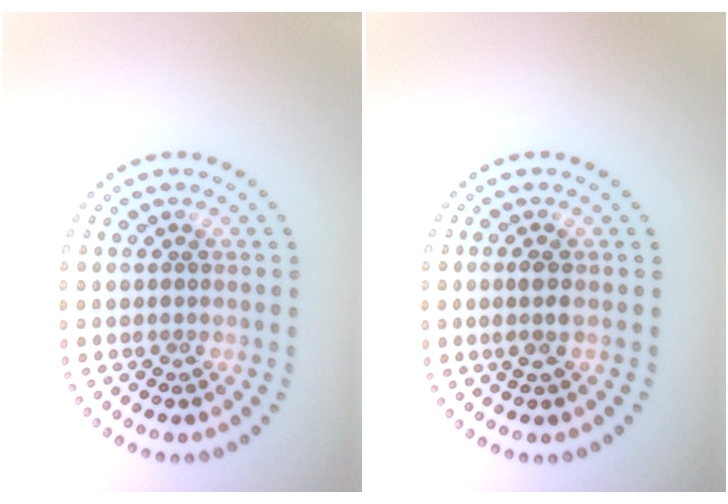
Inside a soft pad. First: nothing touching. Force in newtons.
{"total": 1.5, "press": 1.3, "slide": 0.8}